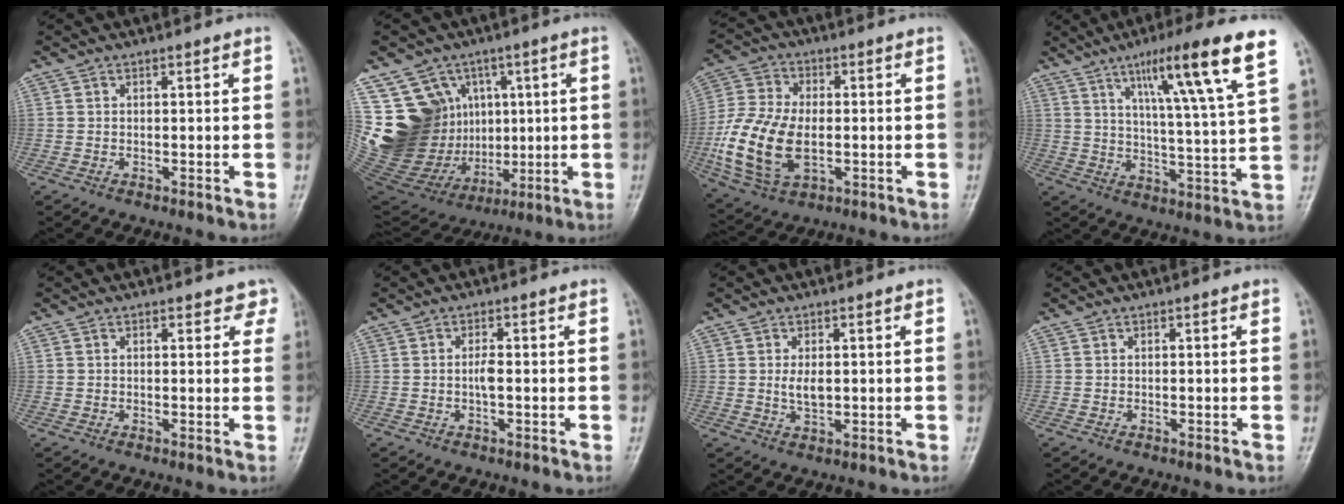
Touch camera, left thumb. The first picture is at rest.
{"total": 23.5, "force": [4.6, 19.4, 12.4], "torque": [-0.228, 0.008, 0.120]}
{"total": 15.9, "force": [-2.5, 9.5, 12.5], "torque": [-0.263, 0.000, -0.041]}
{"total": 16.4, "force": [9.0, 0.8, 13.7], "torque": [-0.210, -0.036, 0.137]}
{"total": 3.1, "force": [2.2, 2.0, 0.7], "torque": [0.029, -0.008, 0.014]}
{"total": 1.8, "force": [-0.2, 0.4, 1.8], "torque": [-0.037, 0.001, -0.005]}
{"total": 3.1, "force": [0.4, 1.6, 2.6], "torque": [-0.046, -0.007, 0.010]}
{"total": 0.0}